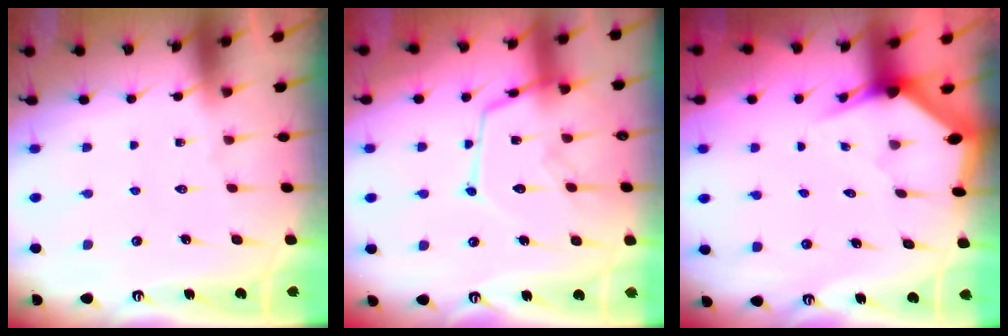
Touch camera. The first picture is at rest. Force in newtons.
{"total": 15.1, "press": 15.0, "slide": 1.3}
{"total": 3.0, "press": 3.0, "slide": 0.2}